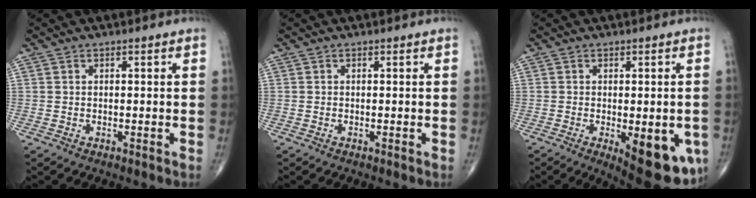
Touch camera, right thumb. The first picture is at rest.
{"total": 0.0}
{"total": 13.7, "force": [-4.4, 5.4, 11.8], "torque": [-0.117, -0.010, -0.044]}